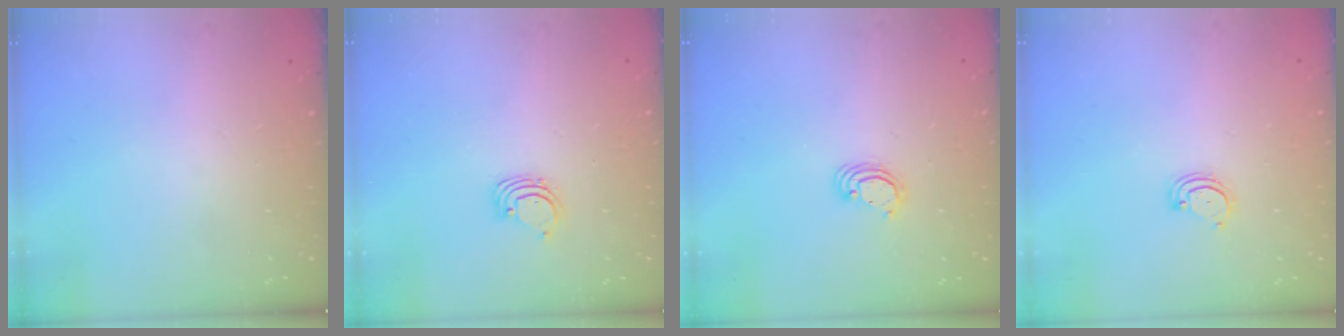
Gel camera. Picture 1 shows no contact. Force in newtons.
{"total": 1.4, "press": 1.4, "slide": 0.1}
{"total": 3.6, "press": 3.6, "slide": 0.2}
{"total": 3.0, "press": 3.0, "slide": 0.4}